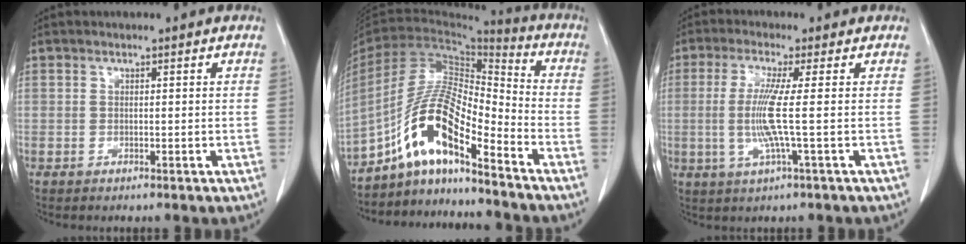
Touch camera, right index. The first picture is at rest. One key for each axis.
{"total": 12.9, "fx": -8.4, "fy": 2.3, "fz": 9.5, "tx": -0.184, "ty": 0.021, "tz": -0.155}
{"total": 6.6, "fx": -0.4, "fy": -1.0, "fz": 6.5, "tx": -0.144, "ty": -0.009, "tz": -0.011}